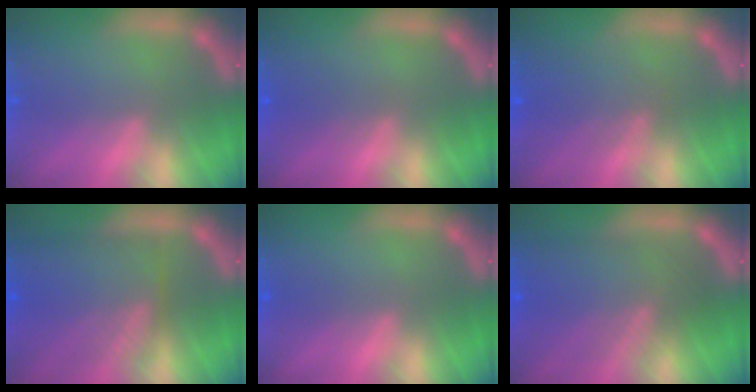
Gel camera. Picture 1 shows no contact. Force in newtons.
{"total": 2.0}
{"total": 4.1}
{"total": 9.1}
{"total": 1.0}
{"total": 8.5}